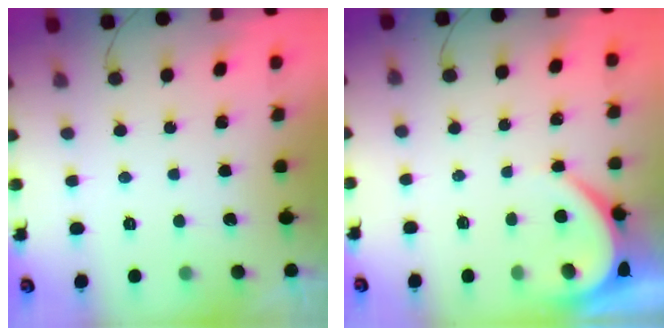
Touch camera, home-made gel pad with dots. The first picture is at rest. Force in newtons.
{"total": 3.9, "press": 3.9, "slide": 0.6}